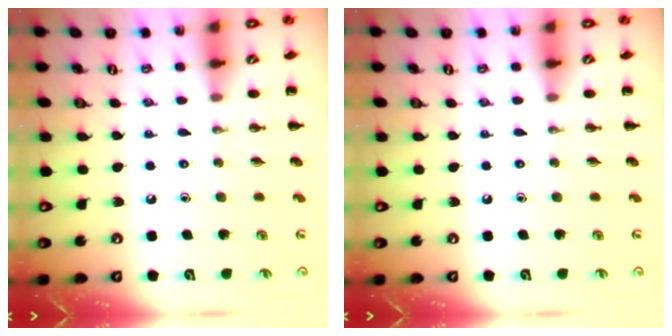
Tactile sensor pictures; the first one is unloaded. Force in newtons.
{"total": 0.0}